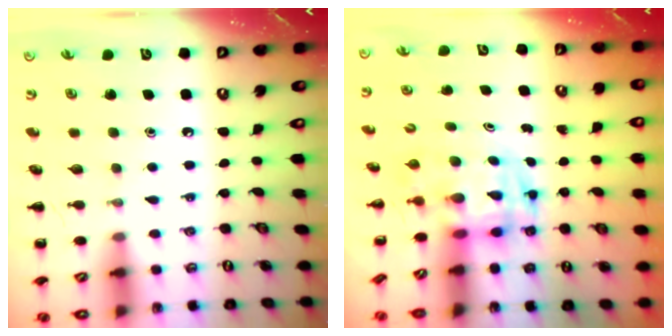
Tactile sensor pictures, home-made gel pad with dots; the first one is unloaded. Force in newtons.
{"total": 3.4, "press": 3.3, "slide": 0.6}